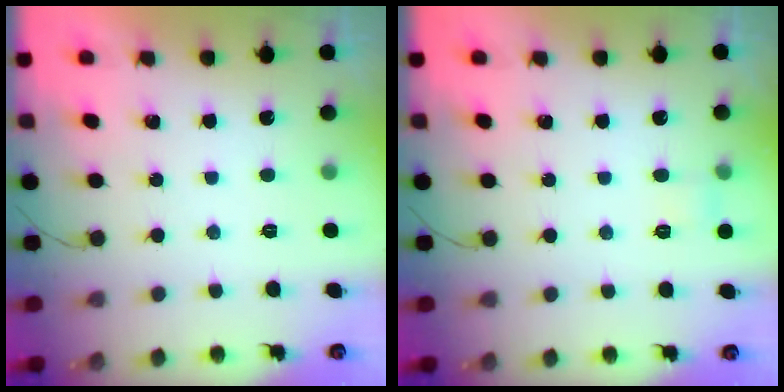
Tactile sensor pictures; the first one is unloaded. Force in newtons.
{"total": 2.6, "press": 2.4, "slide": 1.0}